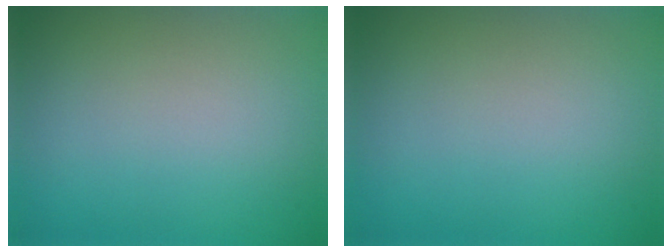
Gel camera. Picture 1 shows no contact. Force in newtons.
{"total": 0.0}